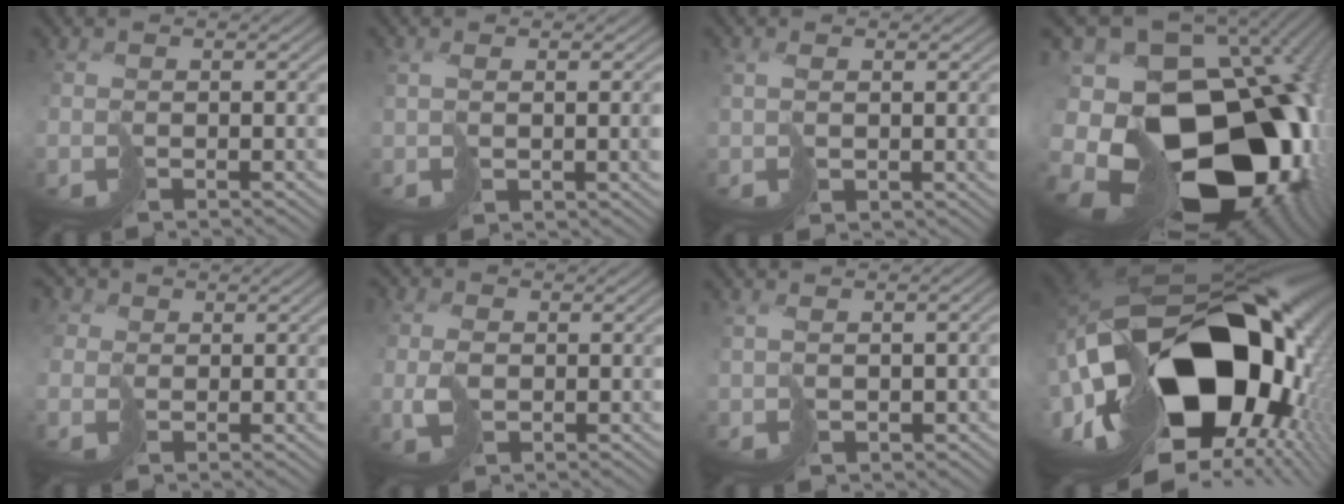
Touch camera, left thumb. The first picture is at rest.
{"total": 3.7, "force": [0.8, 1.6, 3.3], "torque": [-0.064, -0.008, 0.028]}
{"total": 2.6, "force": [1.1, 1.1, 2.1], "torque": [-0.043, -0.001, 0.029]}
{"total": 22.5, "force": [-7.3, 14.5, 15.6], "torque": [-0.311, -0.035, -0.084]}
{"total": 3.7, "force": [1.2, 3.2, 1.3], "torque": [-0.051, 0.009, 0.009]}
{"total": 3.1, "force": [0.3, 2.2, 2.2], "torque": [-0.054, 0.000, 0.011]}
{"total": 3.2, "force": [0.1, 1.7, 2.7], "torque": [-0.054, -0.006, 0.017]}
{"total": 22.2, "force": [-1.4, 13.3, 17.7], "torque": [-0.337, -0.030, -0.017]}